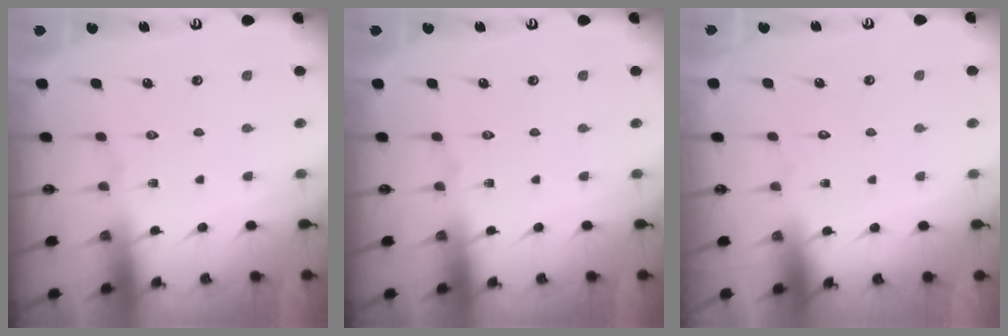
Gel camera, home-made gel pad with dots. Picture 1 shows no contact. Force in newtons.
{"total": 0.0}
{"total": 1.8, "press": 1.7, "slide": 0.1}